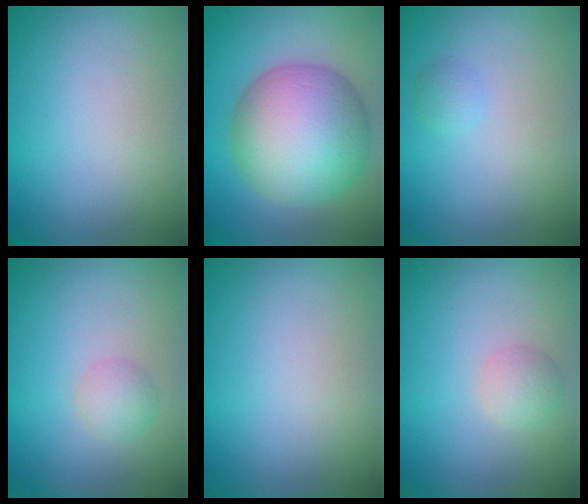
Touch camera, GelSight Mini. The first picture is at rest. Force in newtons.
{"total": 11.3, "press": 11.2, "slide": 0.4}
{"total": 0.8, "press": 0.8, "slide": 0.0}
{"total": 1.5, "press": 1.5, "slide": 0.1}
{"total": 0.0}
{"total": 1.6, "press": 1.6, "slide": 0.0}